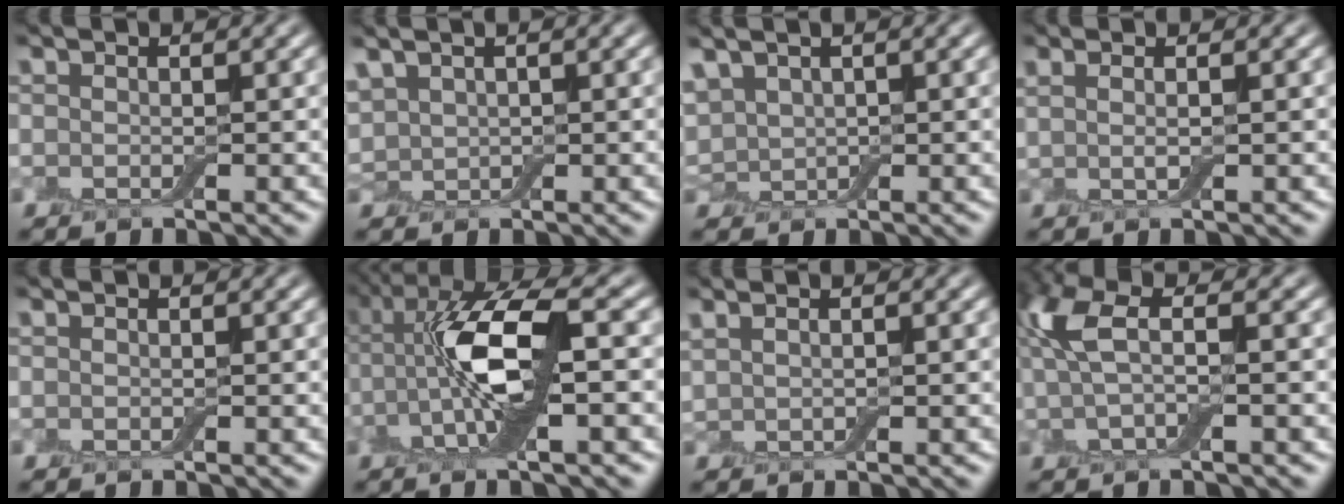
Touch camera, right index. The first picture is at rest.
{"total": 1.9, "force": [0.9, 1.4, 0.9], "torque": [-0.024, 0.008, 0.024]}
{"total": 2.1, "force": [0.8, 1.5, 1.2], "torque": [-0.029, 0.006, 0.017]}
{"total": 1.9, "force": [0.6, 0.9, 1.6], "torque": [-0.016, -0.005, -0.008]}
{"total": 0.0}
{"total": 8.2, "force": [-0.6, 2.6, 7.7], "torque": [-0.154, 0.017, -0.016]}
{"total": 1.1, "force": [0.9, 0.5, 0.5], "torque": [-0.003, -0.002, 0.012]}
{"total": 4.8, "force": [0.9, 1.9, 4.3], "torque": [-0.098, 0.011, 0.008]}